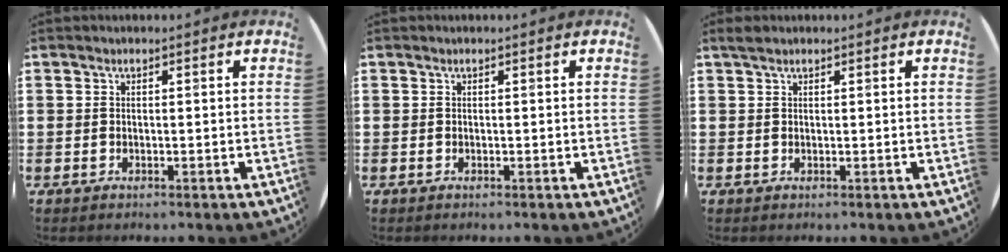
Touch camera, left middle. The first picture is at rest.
{"total": 0.0}
{"total": 1.1, "force": [0.9, 0.4, 0.4], "torque": [-0.002, 0.000, 0.016]}